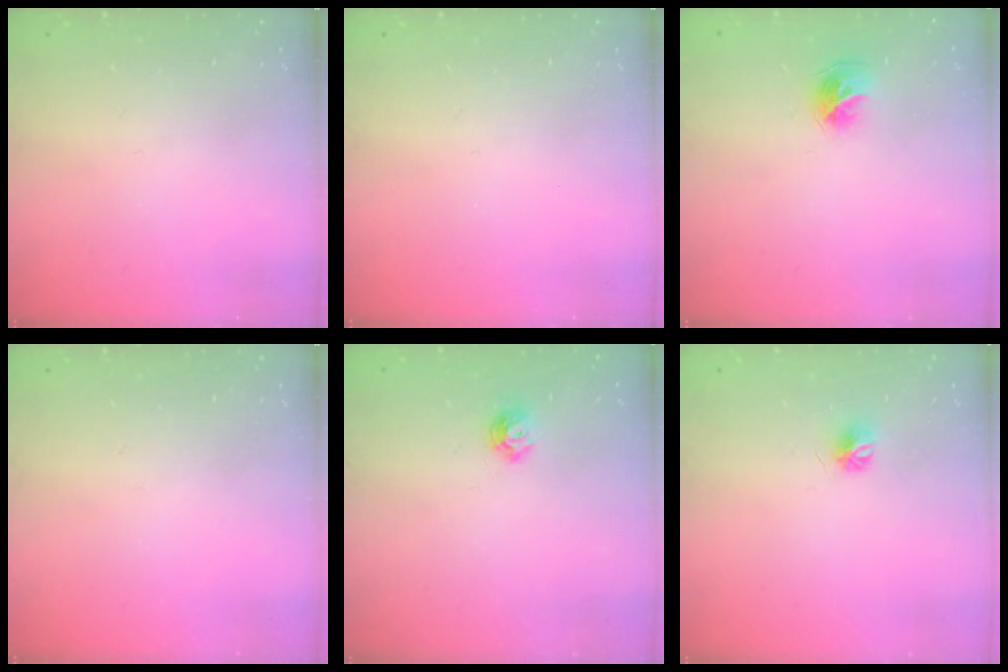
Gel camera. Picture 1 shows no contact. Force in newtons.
{"total": 0.0}
{"total": 8.0, "press": 8.0, "slide": 0.7}
{"total": 0.0}
{"total": 6.6, "press": 6.6, "slide": 1.0}
{"total": 4.5, "press": 4.5, "slide": 0.4}